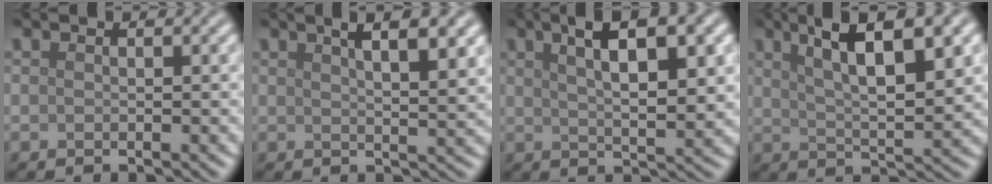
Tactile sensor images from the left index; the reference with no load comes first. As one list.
[{"total": 6.7, "force": [3.7, 2.3, 5.2], "torque": [-0.039, 0.027, 0.030]}, {"total": 6.8, "force": [2.9, 2.0, 5.9], "torque": [-0.085, 0.004, 0.044]}, {"total": 8.3, "force": [4.0, 2.4, 6.9], "torque": [-0.104, 0.010, 0.067]}]